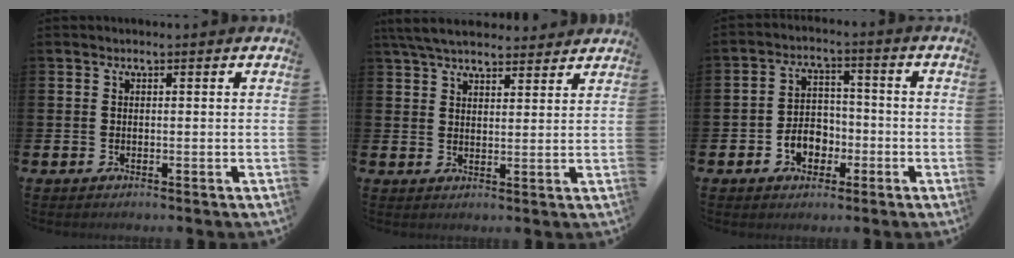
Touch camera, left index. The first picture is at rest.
{"total": 5.8, "force": [5.4, 1.5, 1.6], "torque": [-0.047, -0.016, 0.099]}
{"total": 4.5, "force": [-1.8, 3.6, 1.9], "torque": [-0.026, 0.001, -0.042]}